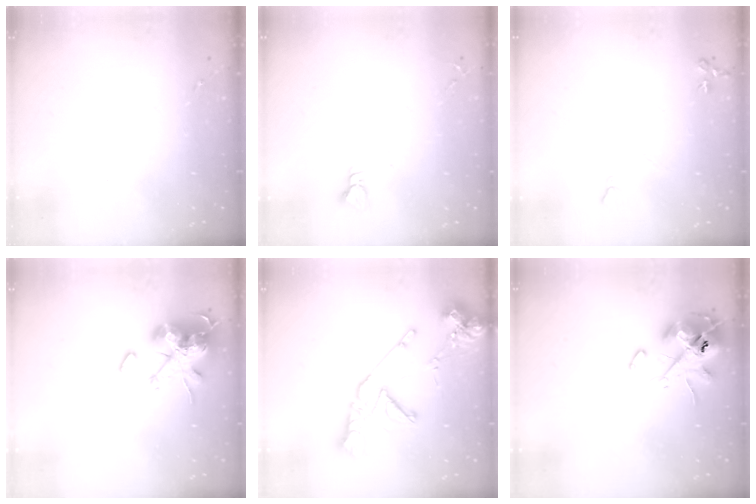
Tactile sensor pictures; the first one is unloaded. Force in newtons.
{"total": 2.9, "press": 2.9, "slide": 0.3}
{"total": 6.9, "press": 6.8, "slide": 1.0}
{"total": 19.6, "press": 19.6, "slide": 0.1}
{"total": 16.1, "press": 16.0, "slide": 2.0}
{"total": 13.1, "press": 12.9, "slide": 2.1}